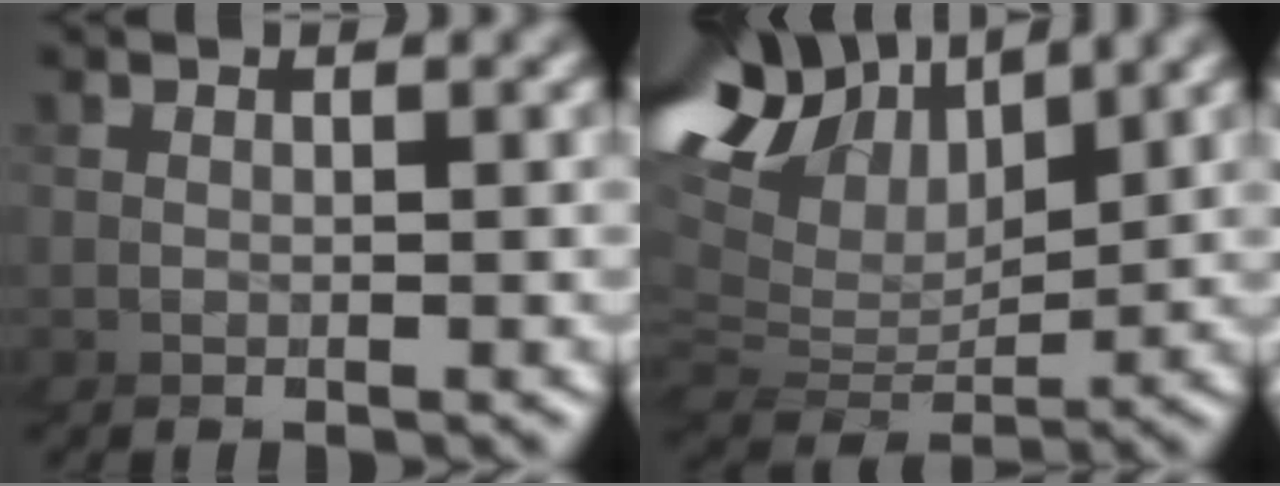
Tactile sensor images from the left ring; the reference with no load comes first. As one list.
[{"total": 6.1, "force": [3.0, 4.0, 3.5], "torque": [-0.097, 0.020, 0.031]}]